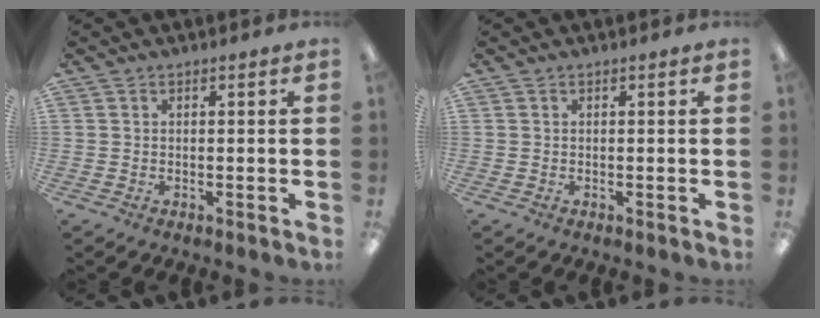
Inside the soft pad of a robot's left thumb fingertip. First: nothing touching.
{"total": 0.0}